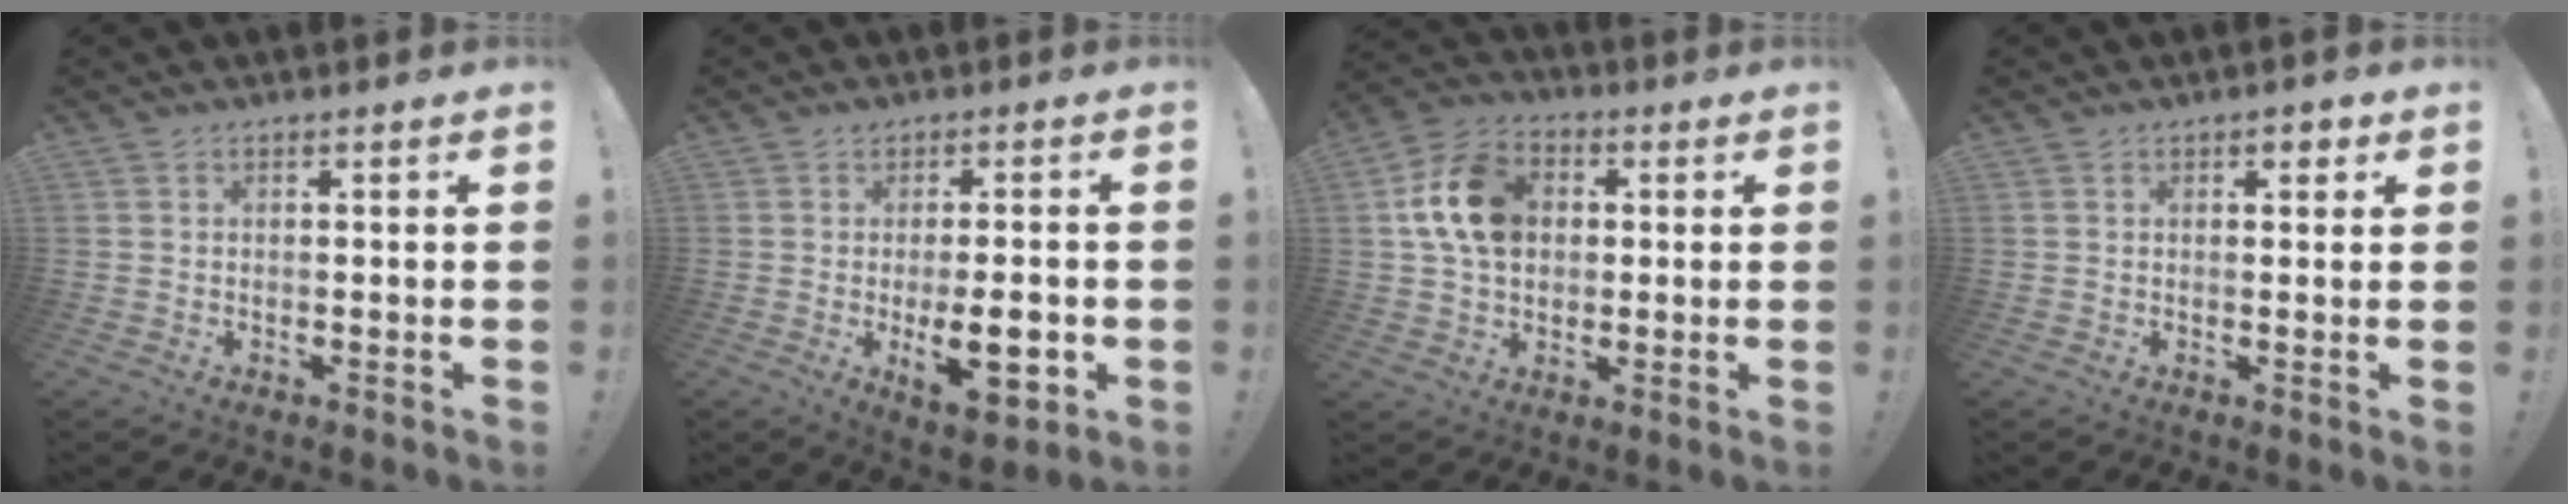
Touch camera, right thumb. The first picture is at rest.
{"total": 11.4, "force": [-2.2, 4.3, 10.3], "torque": [-0.155, -0.005, -0.035]}
{"total": 15.0, "force": [2.9, 11.2, 9.5], "torque": [-0.155, 0.005, 0.059]}
{"total": 2.0, "force": [0.8, 1.3, 1.2], "torque": [-0.002, -0.006, 0.008]}